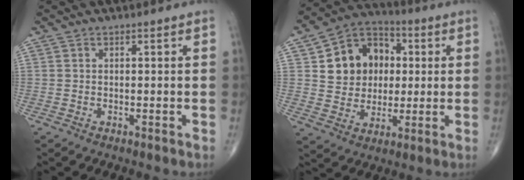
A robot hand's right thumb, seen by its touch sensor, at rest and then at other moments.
{"total": 14.3, "force": [2.7, 11.8, 7.6], "torque": [-0.081, 0.012, 0.044]}